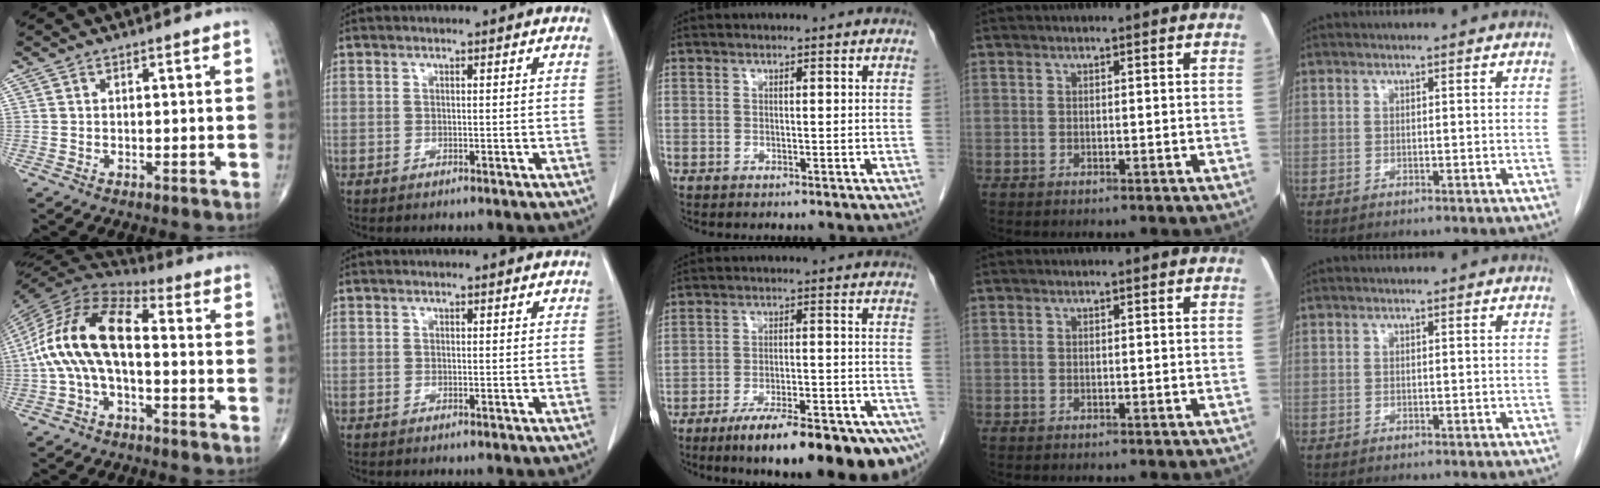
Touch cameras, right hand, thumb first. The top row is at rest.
{"thumb": {"total": 16.2, "force": [-1.1, 8.1, 14.0], "torque": [-0.267, 0.042, -0.032]}, "middle": {"total": 20.1, "force": [-13.8, 3.8, 14.2], "torque": [-0.139, 0.006, -0.196]}}